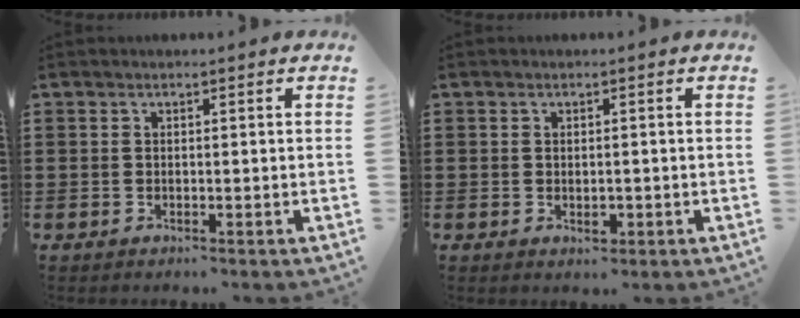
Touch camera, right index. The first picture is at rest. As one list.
[{"total": 1.6, "force": [-0.2, 0.8, 1.4], "torque": [-0.026, 0.001, -0.004]}]